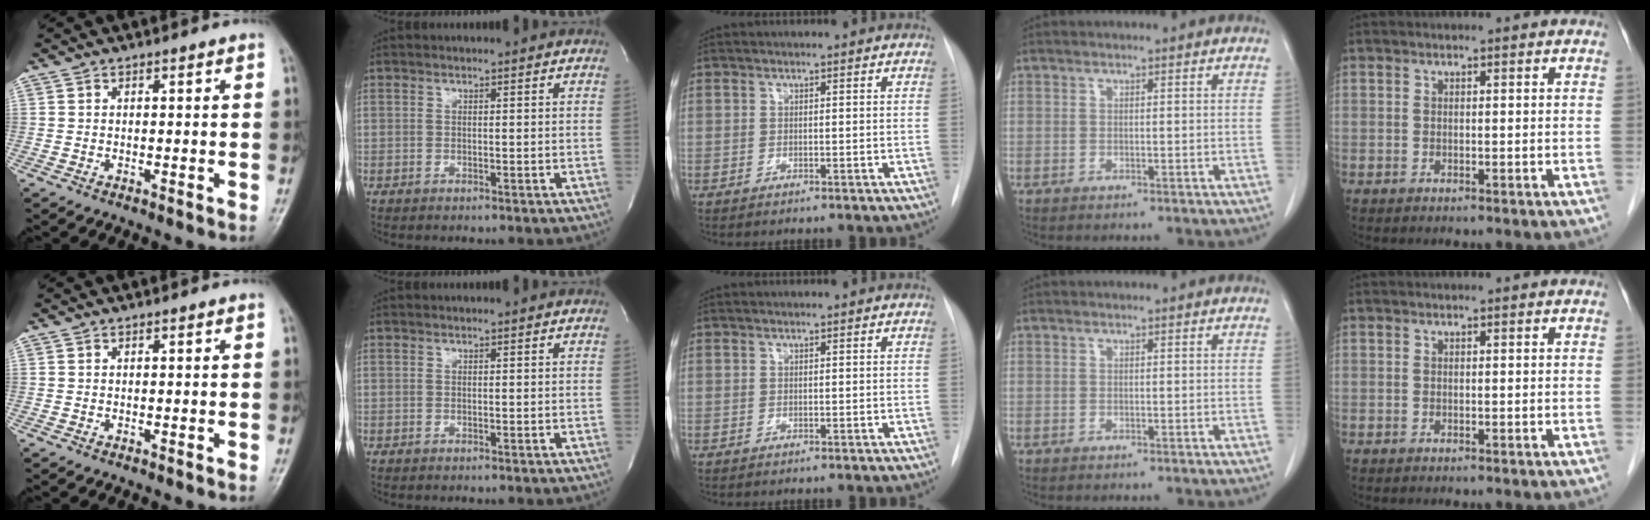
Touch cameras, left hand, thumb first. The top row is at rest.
{}